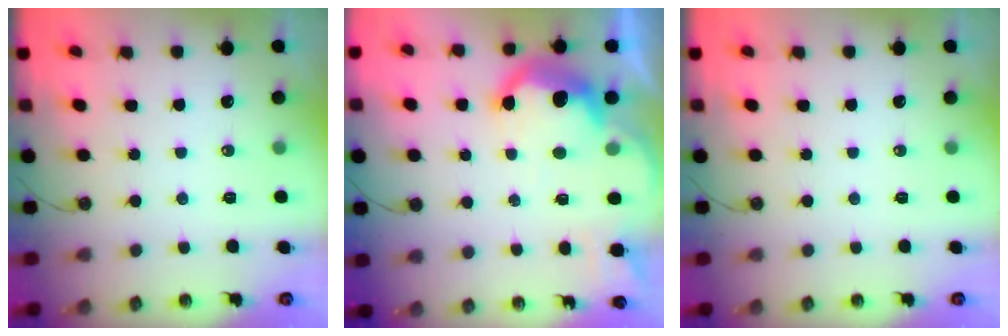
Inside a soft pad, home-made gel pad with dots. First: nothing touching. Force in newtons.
{"total": 14.6, "press": 14.5, "slide": 1.0}
{"total": 0.0}